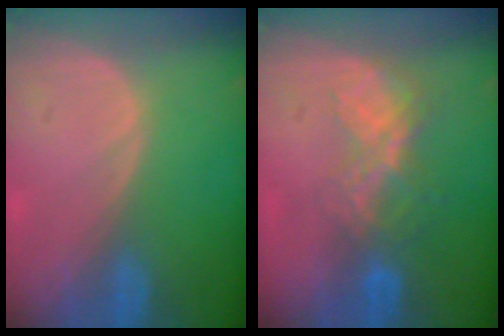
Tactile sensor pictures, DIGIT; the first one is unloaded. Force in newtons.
{"total": 6.5, "press": 5.7, "slide": 3.2}